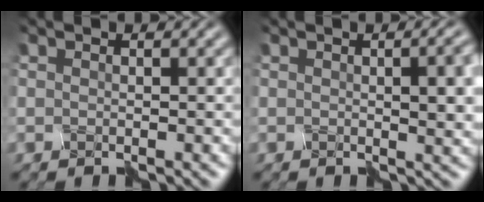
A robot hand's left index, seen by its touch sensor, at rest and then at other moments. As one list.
[{"total": 3.4, "force": [0.0, 0.6, 3.4], "torque": [-0.035, -0.001, 0.004]}]